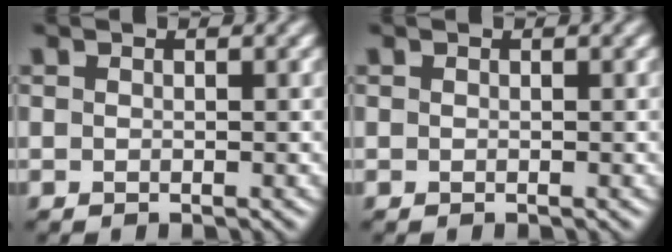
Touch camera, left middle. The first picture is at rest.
{"total": 0.0}